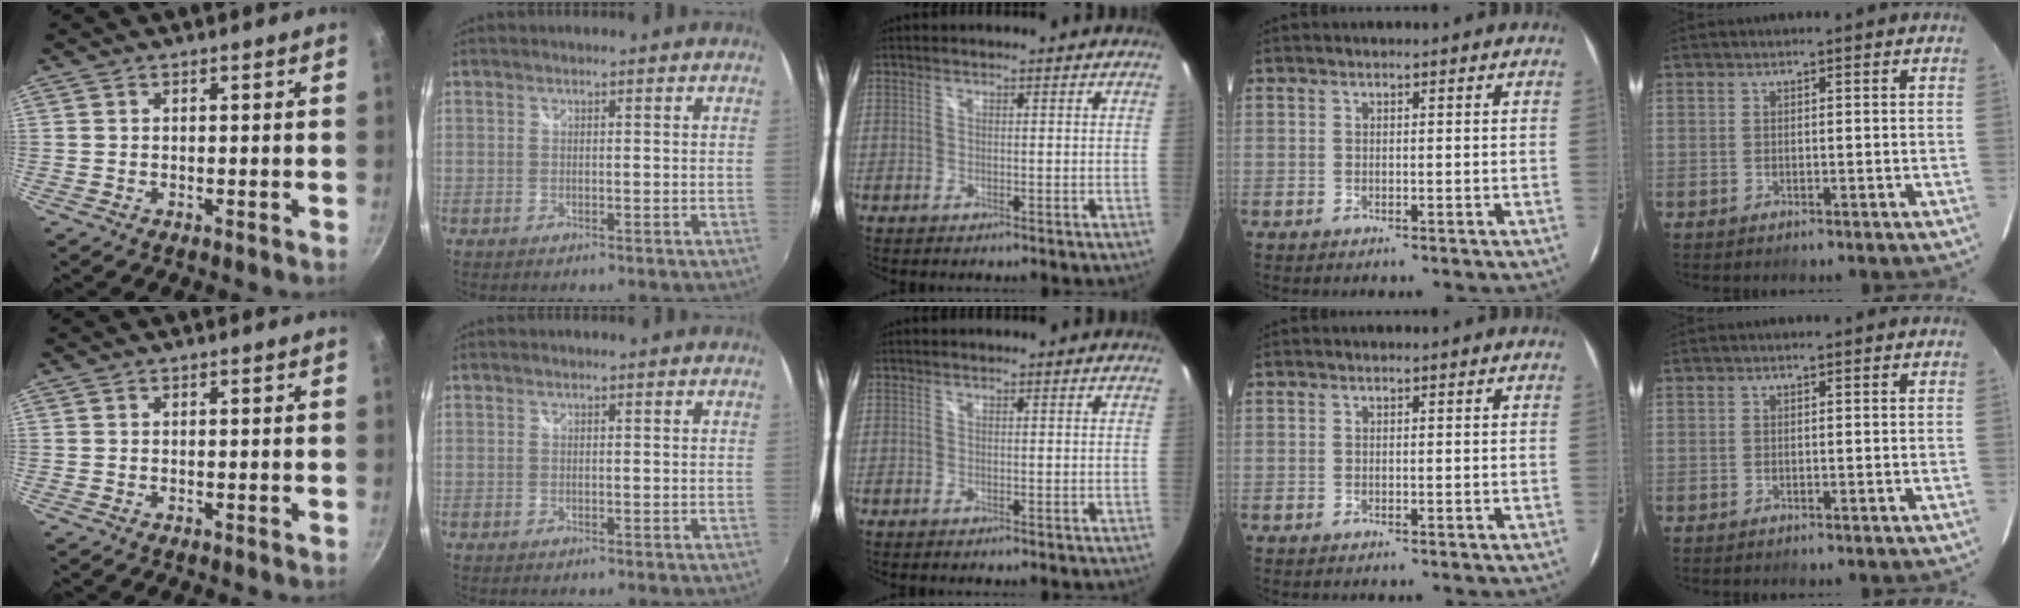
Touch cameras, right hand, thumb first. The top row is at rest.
{}